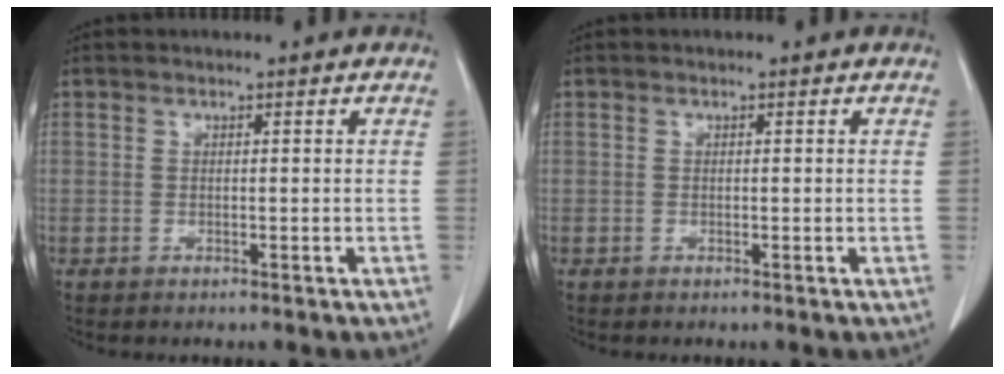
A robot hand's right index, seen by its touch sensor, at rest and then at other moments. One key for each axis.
{"total": 0.0}